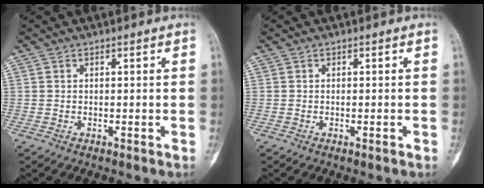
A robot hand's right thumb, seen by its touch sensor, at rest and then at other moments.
{"total": 0.7, "force": [-0.3, 0.1, 0.6], "torque": [-0.012, -0.001, -0.002]}